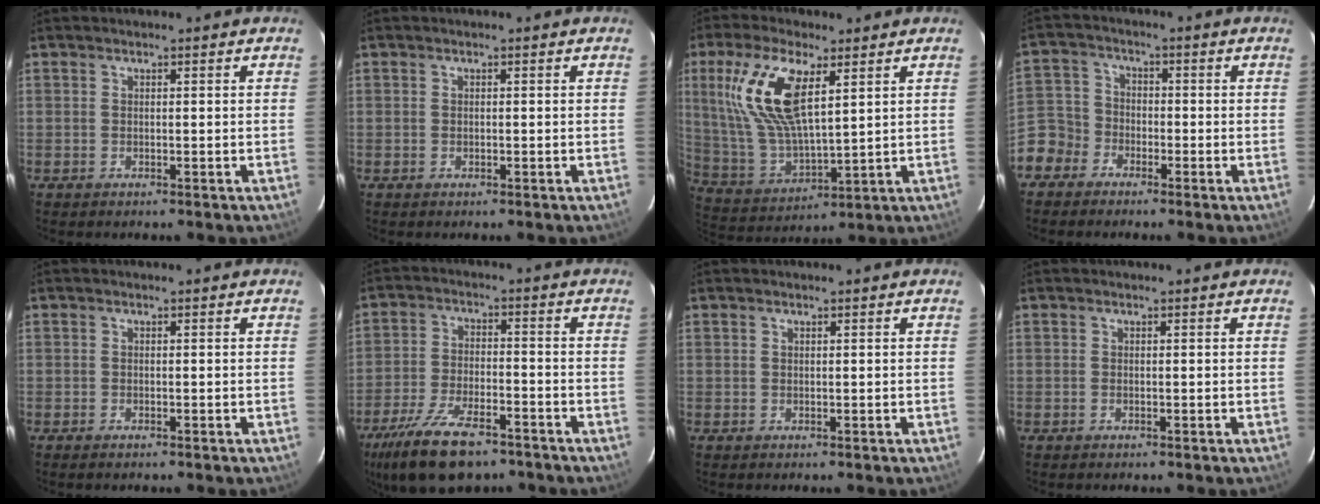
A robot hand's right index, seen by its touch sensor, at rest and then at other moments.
{"total": 0.0}
{"total": 16.5, "force": [6.5, 6.3, 13.8], "torque": [-0.282, 0.009, 0.140]}
{"total": 6.5, "force": [-4.1, 5.0, 0.7], "torque": [-0.021, 0.023, -0.091]}
{"total": 0.6, "force": [-0.5, 0.2, 0.2], "torque": [-0.003, -0.002, -0.011]}
{"total": 15.8, "force": [-11.3, 6.2, 9.1], "torque": [-0.201, -0.029, -0.196]}
{"total": 0.0}
{"total": 0.0}